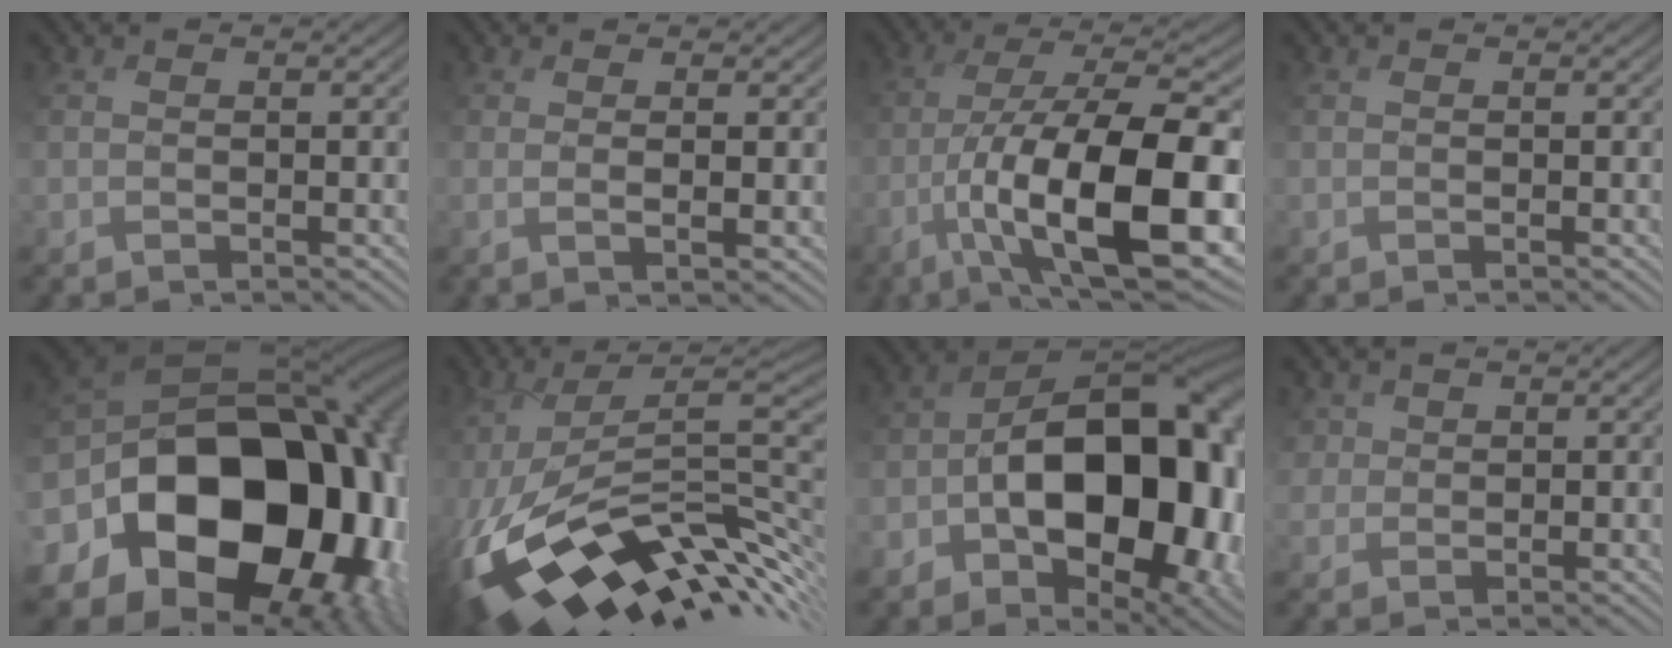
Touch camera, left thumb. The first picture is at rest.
{"total": 2.0, "force": [0.6, 0.5, 1.8], "torque": [-0.028, 0.003, 0.011]}
{"total": 17.8, "force": [-5.4, 7.1, 15.4], "torque": [-0.272, -0.018, -0.080]}
{"total": 0.0}
{"total": 23.5, "force": [-2.7, 17.8, 15.0], "torque": [-0.325, -0.073, -0.005]}
{"total": 16.0, "force": [-4.5, 8.0, 13.0], "torque": [-0.271, -0.025, -0.057]}
{"total": 19.8, "force": [-4.1, 12.6, 14.7], "torque": [-0.216, -0.035, -0.044]}
{"total": 2.2, "force": [1.1, 1.8, -0.9], "torque": [0.013, 0.002, 0.025]}